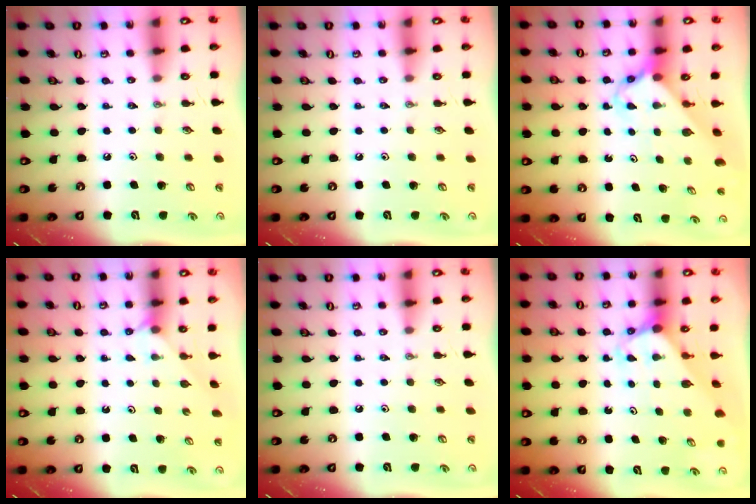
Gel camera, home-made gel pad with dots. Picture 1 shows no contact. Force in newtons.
{"total": 0.0}
{"total": 2.7, "press": 2.7, "slide": 0.2}
{"total": 2.7, "press": 2.7, "slide": 0.3}
{"total": 0.0}
{"total": 2.9, "press": 2.9, "slide": 0.2}